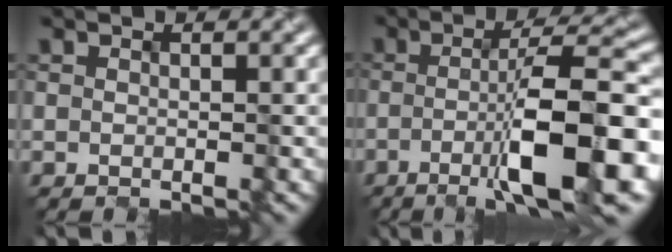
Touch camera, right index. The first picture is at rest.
{"total": 9.5, "force": [-2.0, 1.7, 9.1], "torque": [-0.128, 0.009, -0.037]}